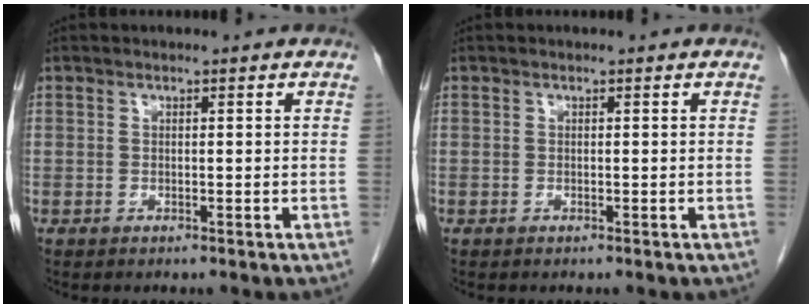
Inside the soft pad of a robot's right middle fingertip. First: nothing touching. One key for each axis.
{"total": 0.0}